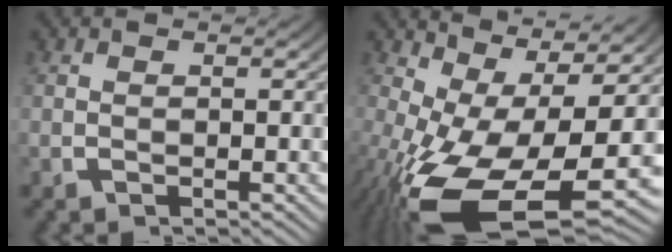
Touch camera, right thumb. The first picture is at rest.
{"total": 14.4, "force": [-0.9, 7.5, 12.2], "torque": [-0.243, -0.067, 0.026]}